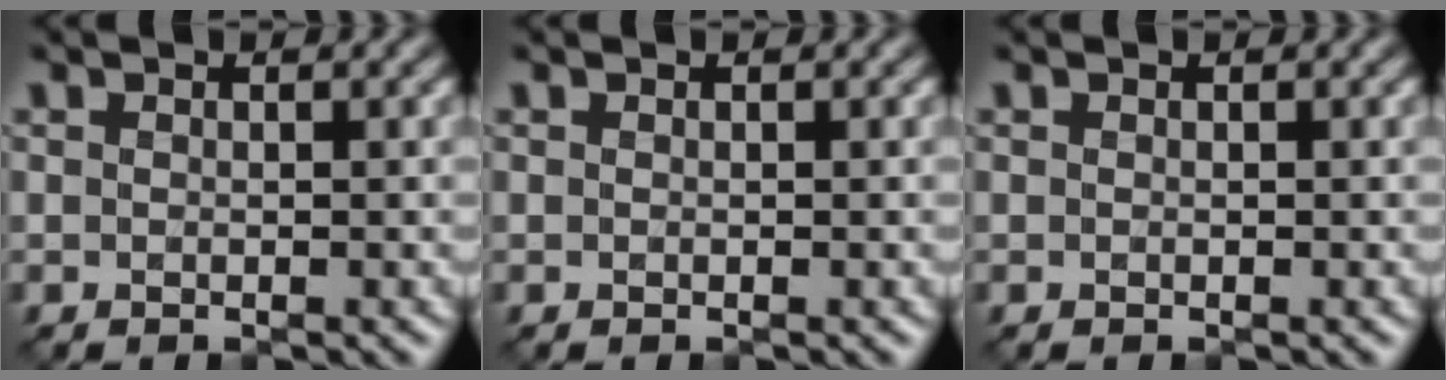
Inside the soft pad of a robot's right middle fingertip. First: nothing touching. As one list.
[{"total": 0.0}, {"total": 0.0}]